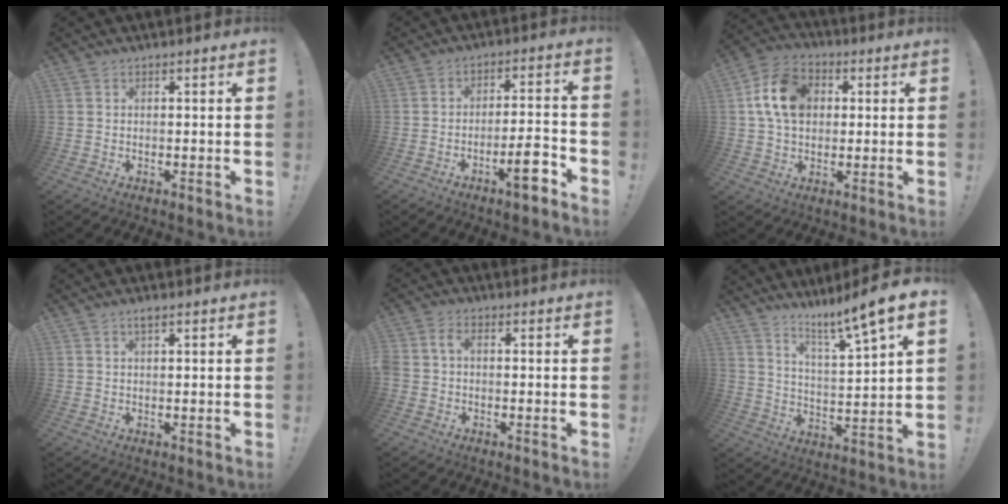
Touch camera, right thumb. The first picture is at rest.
{"total": 9.6, "force": [-5.6, 1.9, 7.6], "torque": [-0.101, 0.026, -0.094]}
{"total": 14.0, "force": [2.8, 10.4, 8.8], "torque": [-0.147, 0.011, 0.060]}
{"total": 1.3, "force": [0.9, 0.1, 0.9], "torque": [-0.020, -0.001, 0.016]}
{"total": 3.3, "force": [-0.2, 2.2, 2.5], "torque": [-0.057, 0.012, -0.006]}
{"total": 9.8, "force": [7.4, -0.6, 6.4], "torque": [-0.110, -0.063, 0.114]}